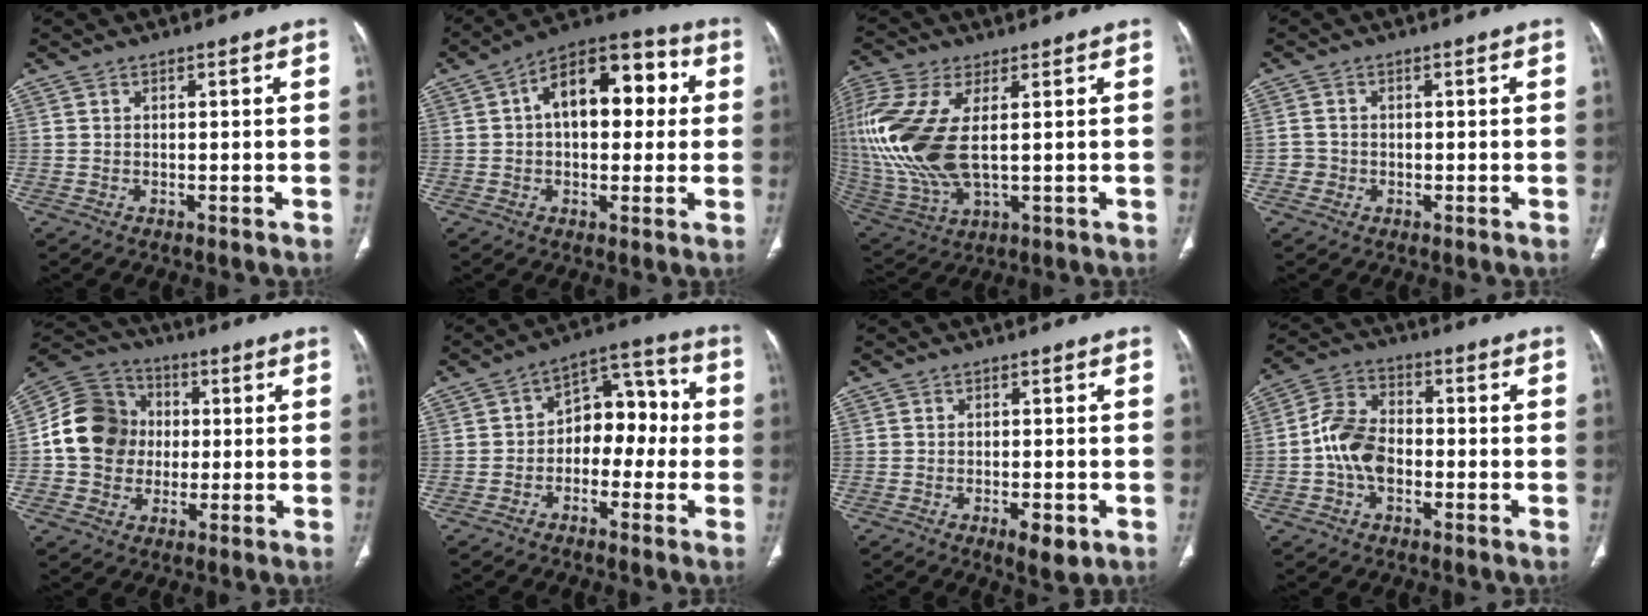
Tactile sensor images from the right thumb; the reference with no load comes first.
{"total": 16.0, "force": [2.9, 9.2, 12.7], "torque": [-0.151, 0.034, 0.035]}
{"total": 19.9, "force": [2.2, 9.5, 17.3], "torque": [-0.422, -0.014, 0.051]}
{"total": 2.1, "force": [-0.5, 2.0, 0.4], "torque": [0.003, 0.008, -0.012]}
{"total": 13.5, "force": [0.5, 12.1, 6.1], "torque": [-0.090, 0.022, 0.004]}
{"total": 10.4, "force": [-1.2, 7.1, 7.5], "torque": [-0.061, 0.045, -0.037]}
{"total": 4.3, "force": [-1.8, 1.6, 3.5], "torque": [-0.050, -0.001, -0.021]}
{"total": 9.7, "force": [-1.9, 6.6, 6.8], "torque": [-0.121, 0.030, -0.047]}